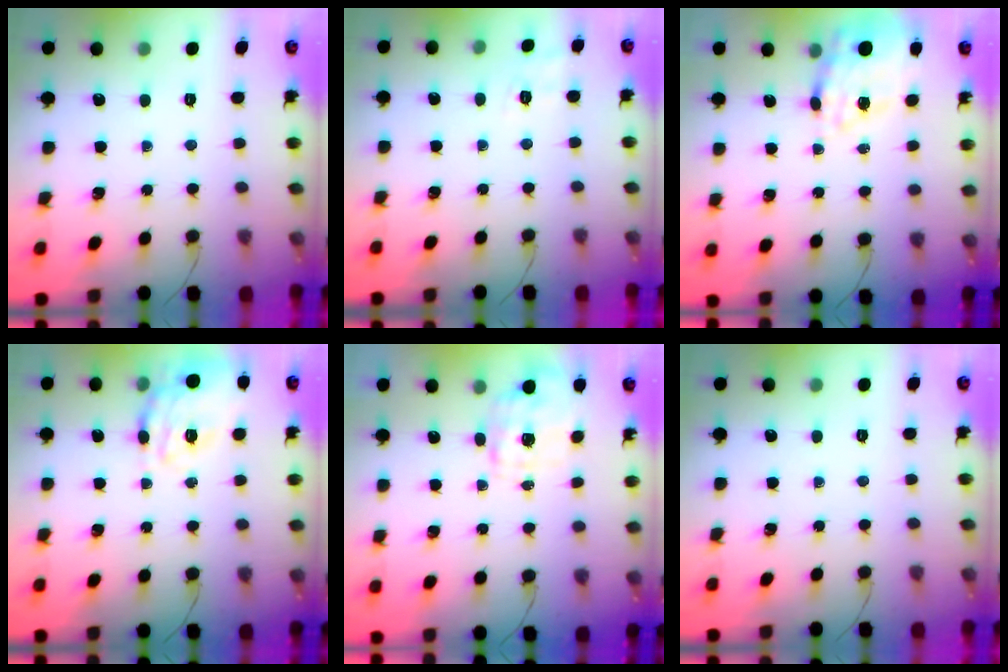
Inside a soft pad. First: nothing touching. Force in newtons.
{"total": 2.9, "press": 2.1, "slide": 2.0}
{"total": 16.9, "press": 16.5, "slide": 3.6}
{"total": 16.8, "press": 16.6, "slide": 2.4}
{"total": 1.8, "press": 1.7, "slide": 0.5}
{"total": 0.0}